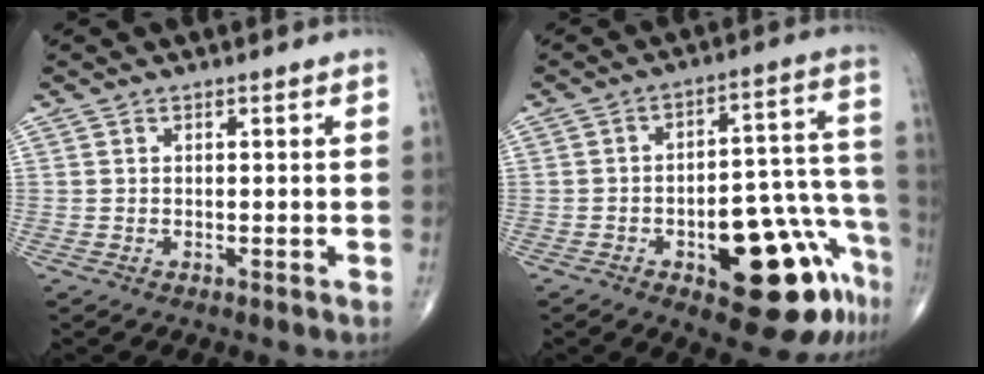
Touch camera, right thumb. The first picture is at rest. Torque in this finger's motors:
{"motor_torque": [3.16, 1.85, 1.35, -0.76, 0.33]}